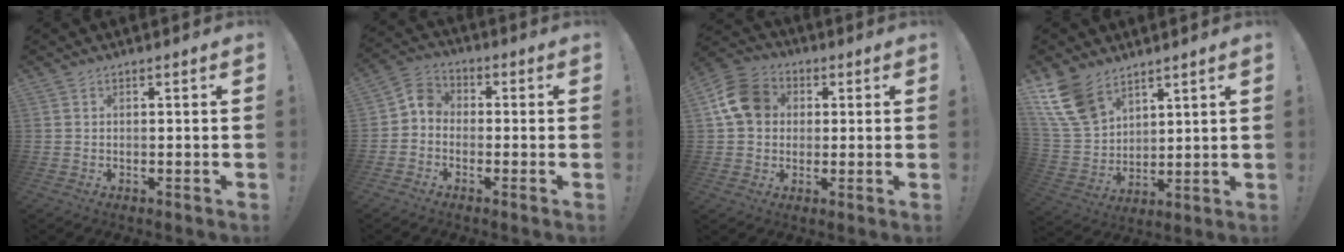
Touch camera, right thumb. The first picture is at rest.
{"total": 5.6, "force": [-2.3, 4.5, 2.5], "torque": [-0.053, 0.026, -0.040]}
{"total": 13.4, "force": [2.9, 11.2, 6.8], "torque": [-0.105, 0.008, 0.062]}
{"total": 14.6, "force": [9.8, 8.6, 6.6], "torque": [-0.129, -0.051, 0.193]}